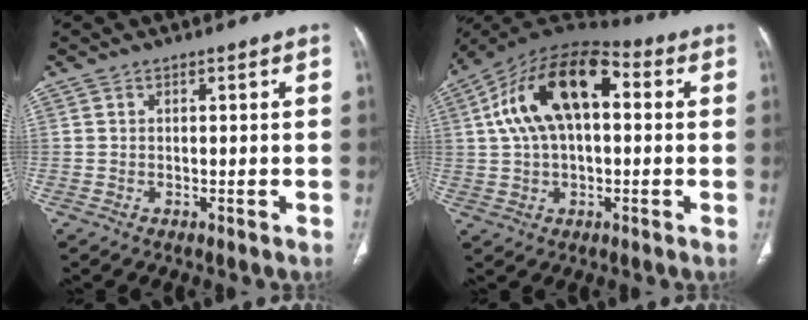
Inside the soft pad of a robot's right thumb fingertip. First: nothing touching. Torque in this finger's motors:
{"motor_torque": [2.43, 2.58, 1.01, -0.76, 0.23]}